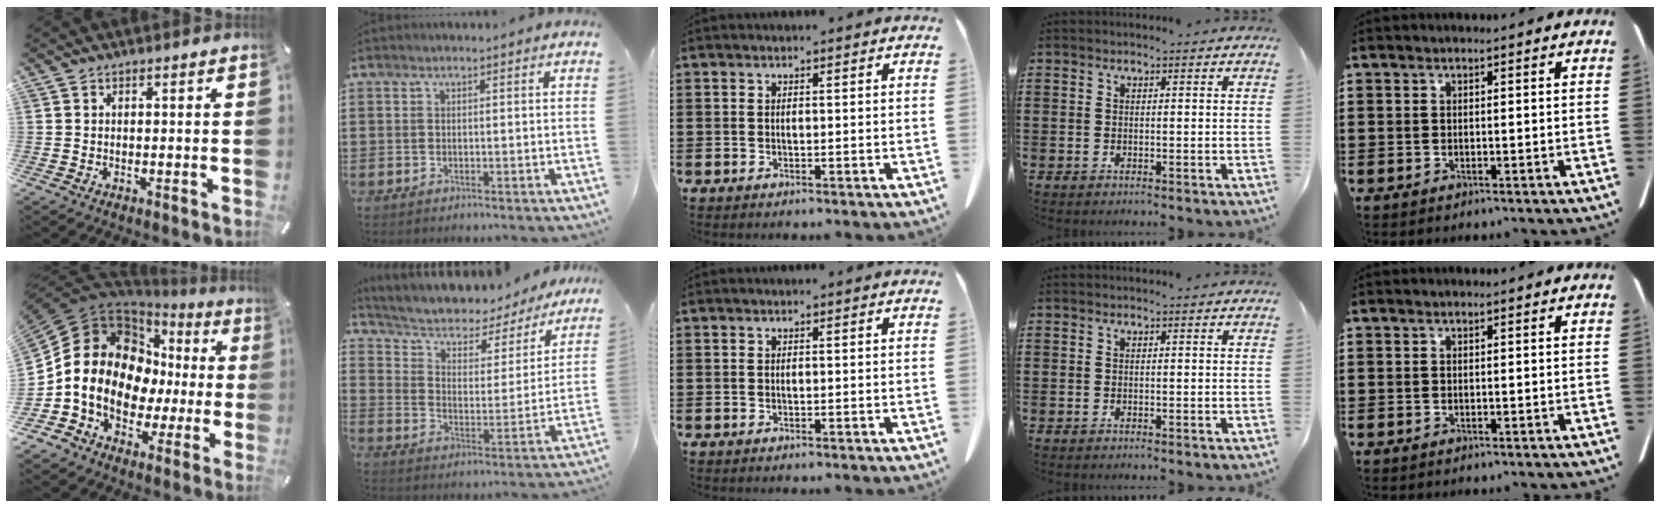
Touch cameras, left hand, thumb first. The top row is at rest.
{"thumb": {"total": 17.7, "force": [0.5, 15.0, 9.5], "torque": [-0.191, -0.021, 0.018]}, "index": {"total": 4.3, "force": [3.0, 2.3, 2.0], "torque": [-0.058, -0.022, 0.042]}}